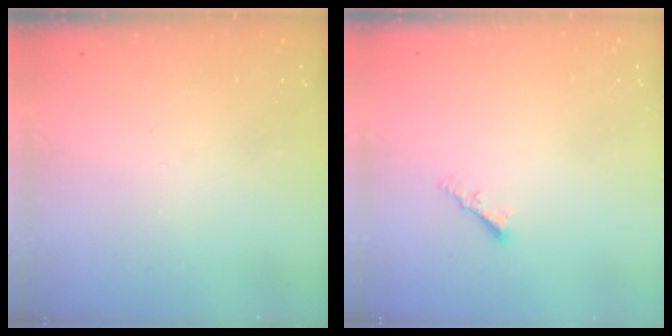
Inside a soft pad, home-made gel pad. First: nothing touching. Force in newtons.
{"total": 2.2, "press": 2.2, "slide": 0.4}